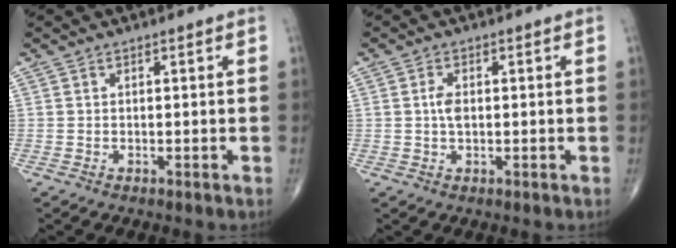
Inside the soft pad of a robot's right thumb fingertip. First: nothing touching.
{"total": 2.6, "force": [0.2, 1.4, 2.1], "torque": [-0.042, 0.001, 0.000]}